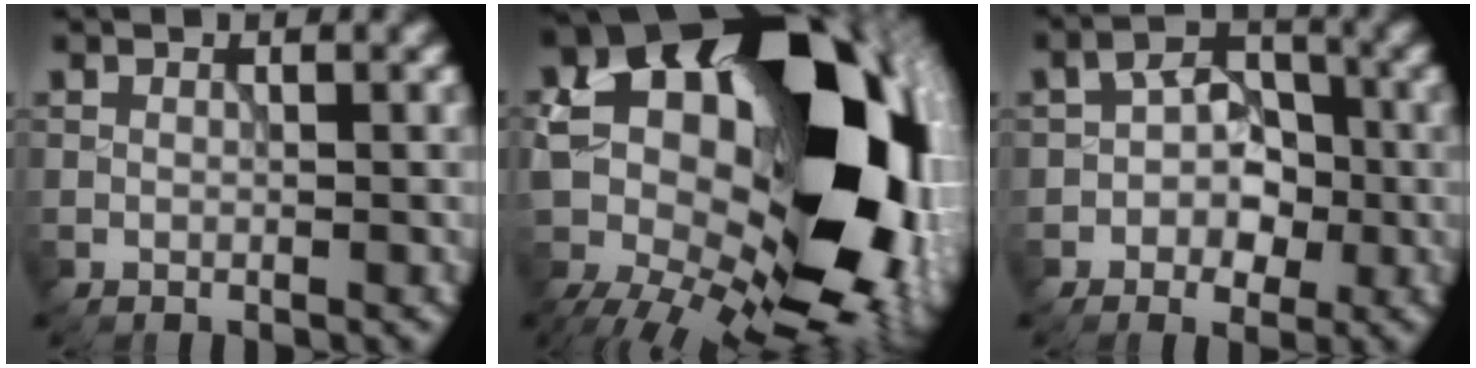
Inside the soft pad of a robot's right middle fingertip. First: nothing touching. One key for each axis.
{"total": 23.1, "fx": 1.1, "fy": 14.6, "fz": 17.9, "tx": -0.332, "ty": 0.001, "tz": 0.029}
{"total": 4.7, "fx": -0.9, "fy": 3.3, "fz": 3.2, "tx": -0.033, "ty": 0.007, "tz": -0.022}